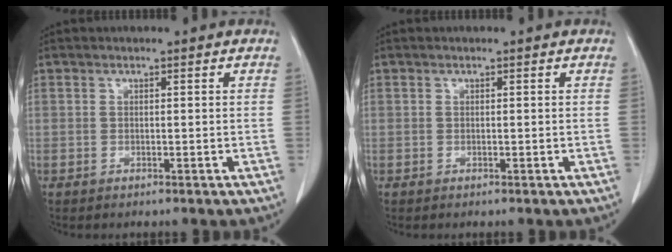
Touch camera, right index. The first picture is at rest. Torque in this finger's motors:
{"motor_torque": [0.00, 0.00, 0.04, -0.01]}